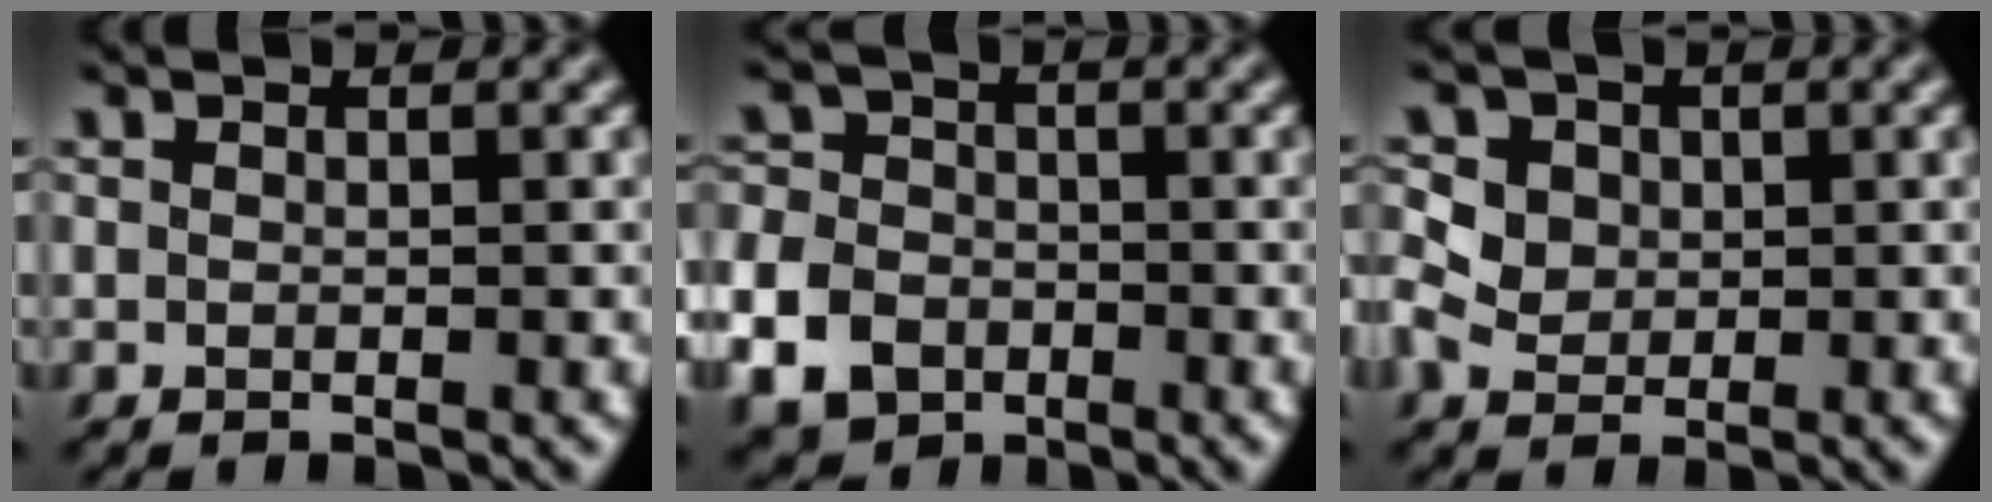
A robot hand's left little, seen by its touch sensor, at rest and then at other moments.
{"total": 7.0, "force": [-3.5, 5.3, 2.9], "torque": [-0.064, -0.021, -0.085]}
{"total": 5.6, "force": [0.8, 4.6, 3.0], "torque": [-0.061, 0.034, -0.006]}